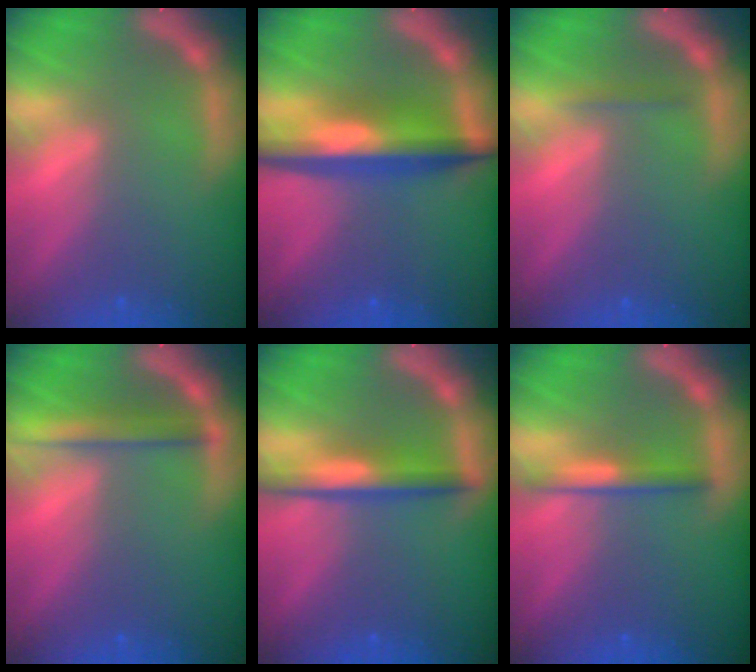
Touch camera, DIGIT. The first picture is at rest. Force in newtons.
{"total": 7.1}
{"total": 0.9}
{"total": 2.9}
{"total": 4.0}
{"total": 2.4}